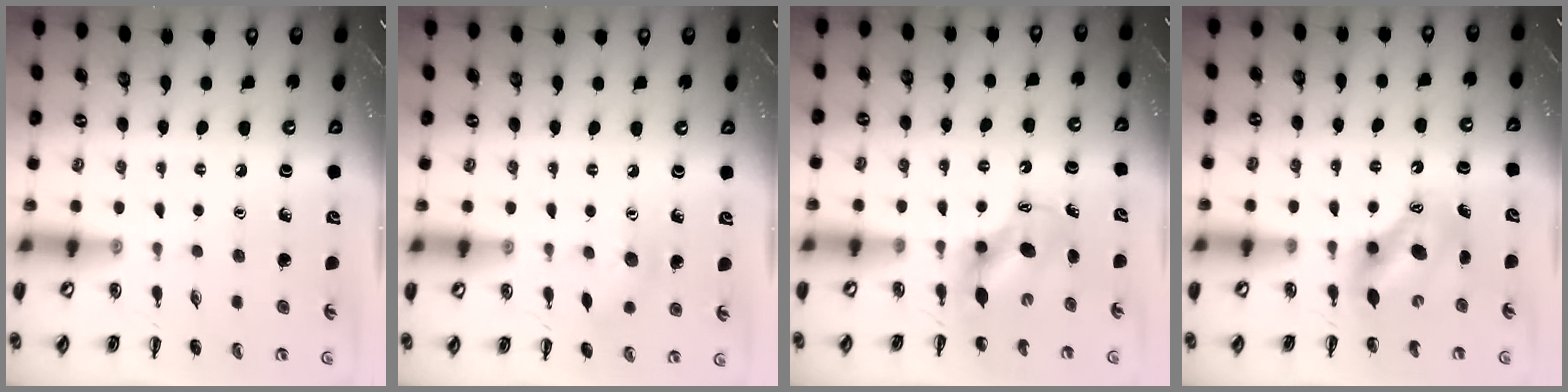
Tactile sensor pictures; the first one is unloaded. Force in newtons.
{"total": 6.8, "press": 6.7, "slide": 1.3}
{"total": 6.7, "press": 6.6, "slide": 1.1}
{"total": 7.4, "press": 7.2, "slide": 1.5}